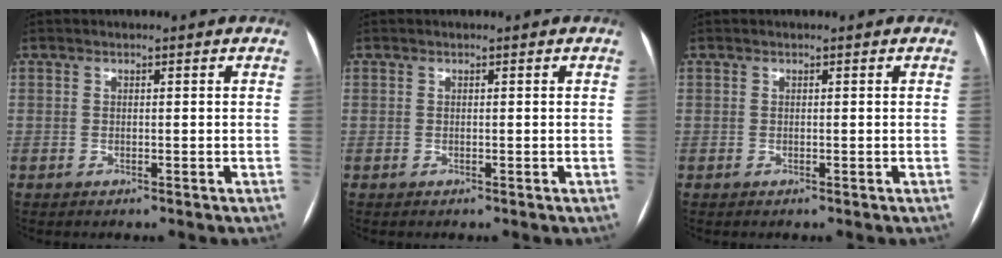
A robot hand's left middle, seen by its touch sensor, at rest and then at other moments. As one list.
[{"total": 0.0}, {"total": 0.0}]